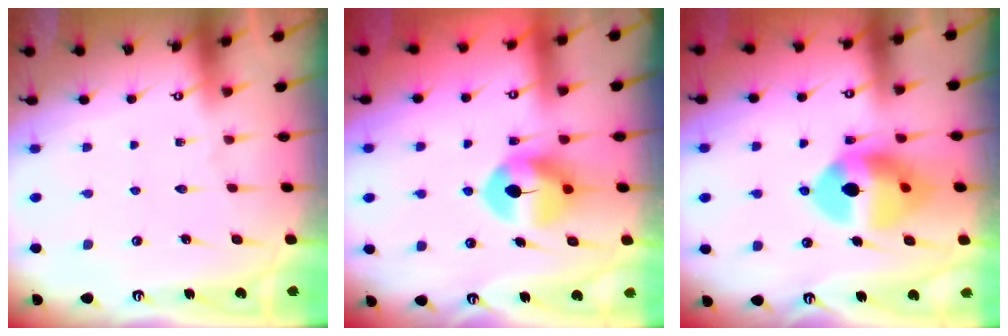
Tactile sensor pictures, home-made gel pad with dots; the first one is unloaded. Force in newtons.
{"total": 8.1, "press": 8.0, "slide": 1.4}
{"total": 13.2, "press": 13.1, "slide": 1.8}